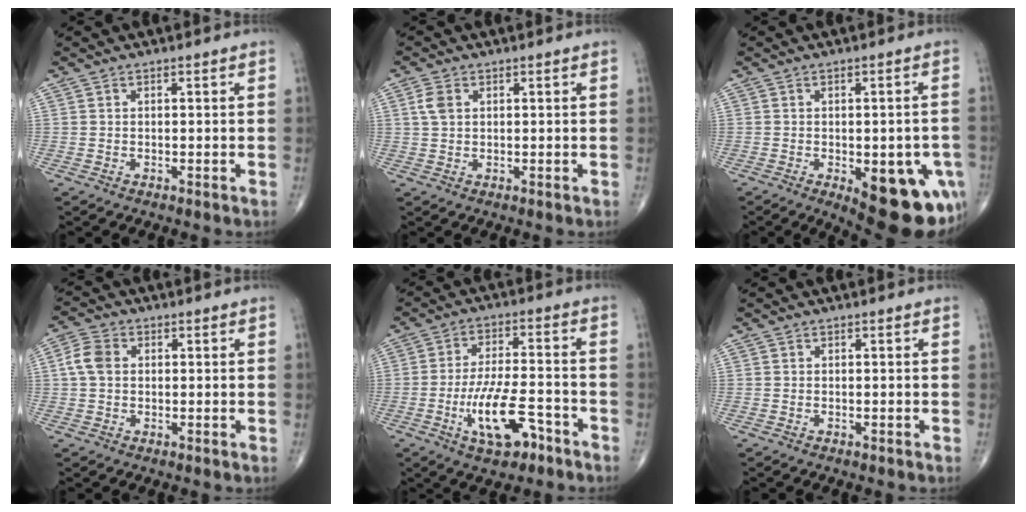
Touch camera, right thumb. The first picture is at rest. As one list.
[{"total": 3.0, "force": [0.9, 2.0, 2.0], "torque": [-0.045, 0.005, 0.018]}, {"total": 17.4, "force": [-6.6, 7.4, 14.3], "torque": [-0.121, 0.000, -0.068]}, {"total": 4.8, "force": [0.5, 3.5, 3.2], "torque": [-0.067, 0.012, 0.005]}, {"total": 11.3, "force": [-5.2, 4.2, 9.0], "torque": [-0.163, 0.027, -0.085]}, {"total": 0.0}]